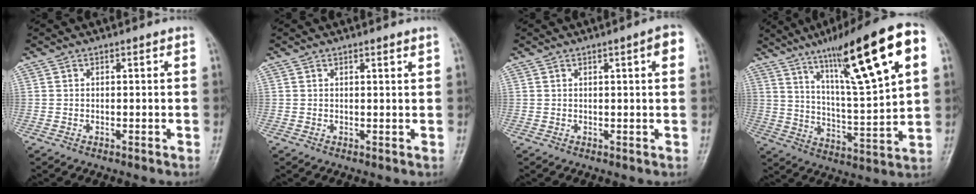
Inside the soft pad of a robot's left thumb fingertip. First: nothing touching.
{"total": 1.0, "force": [0.7, -0.1, 0.7], "torque": [-0.010, -0.004, 0.010]}
{"total": 3.4, "force": [1.2, 0.4, 3.2], "torque": [-0.039, 0.002, 0.015]}
{"total": 22.4, "force": [10.4, 3.8, 19.5], "torque": [-0.289, -0.015, 0.171]}